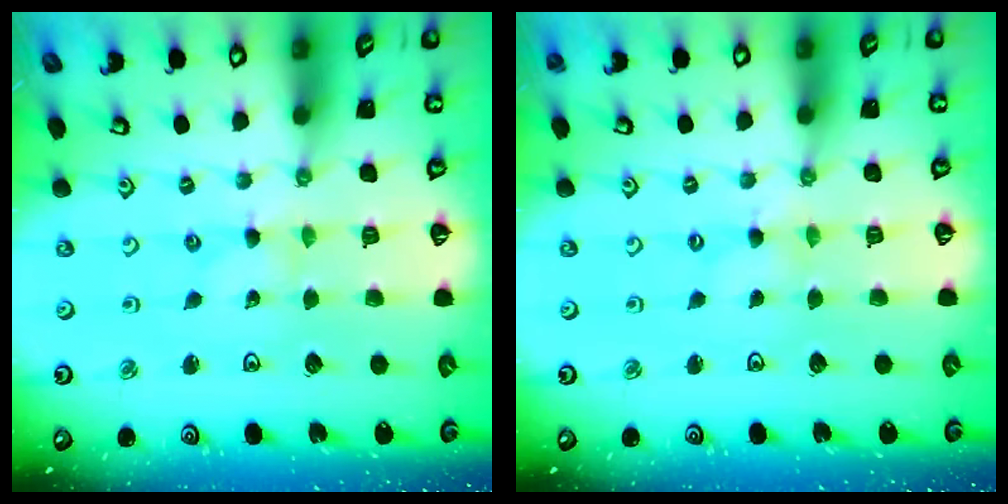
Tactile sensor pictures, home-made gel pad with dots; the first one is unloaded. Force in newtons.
{"total": 0.0}